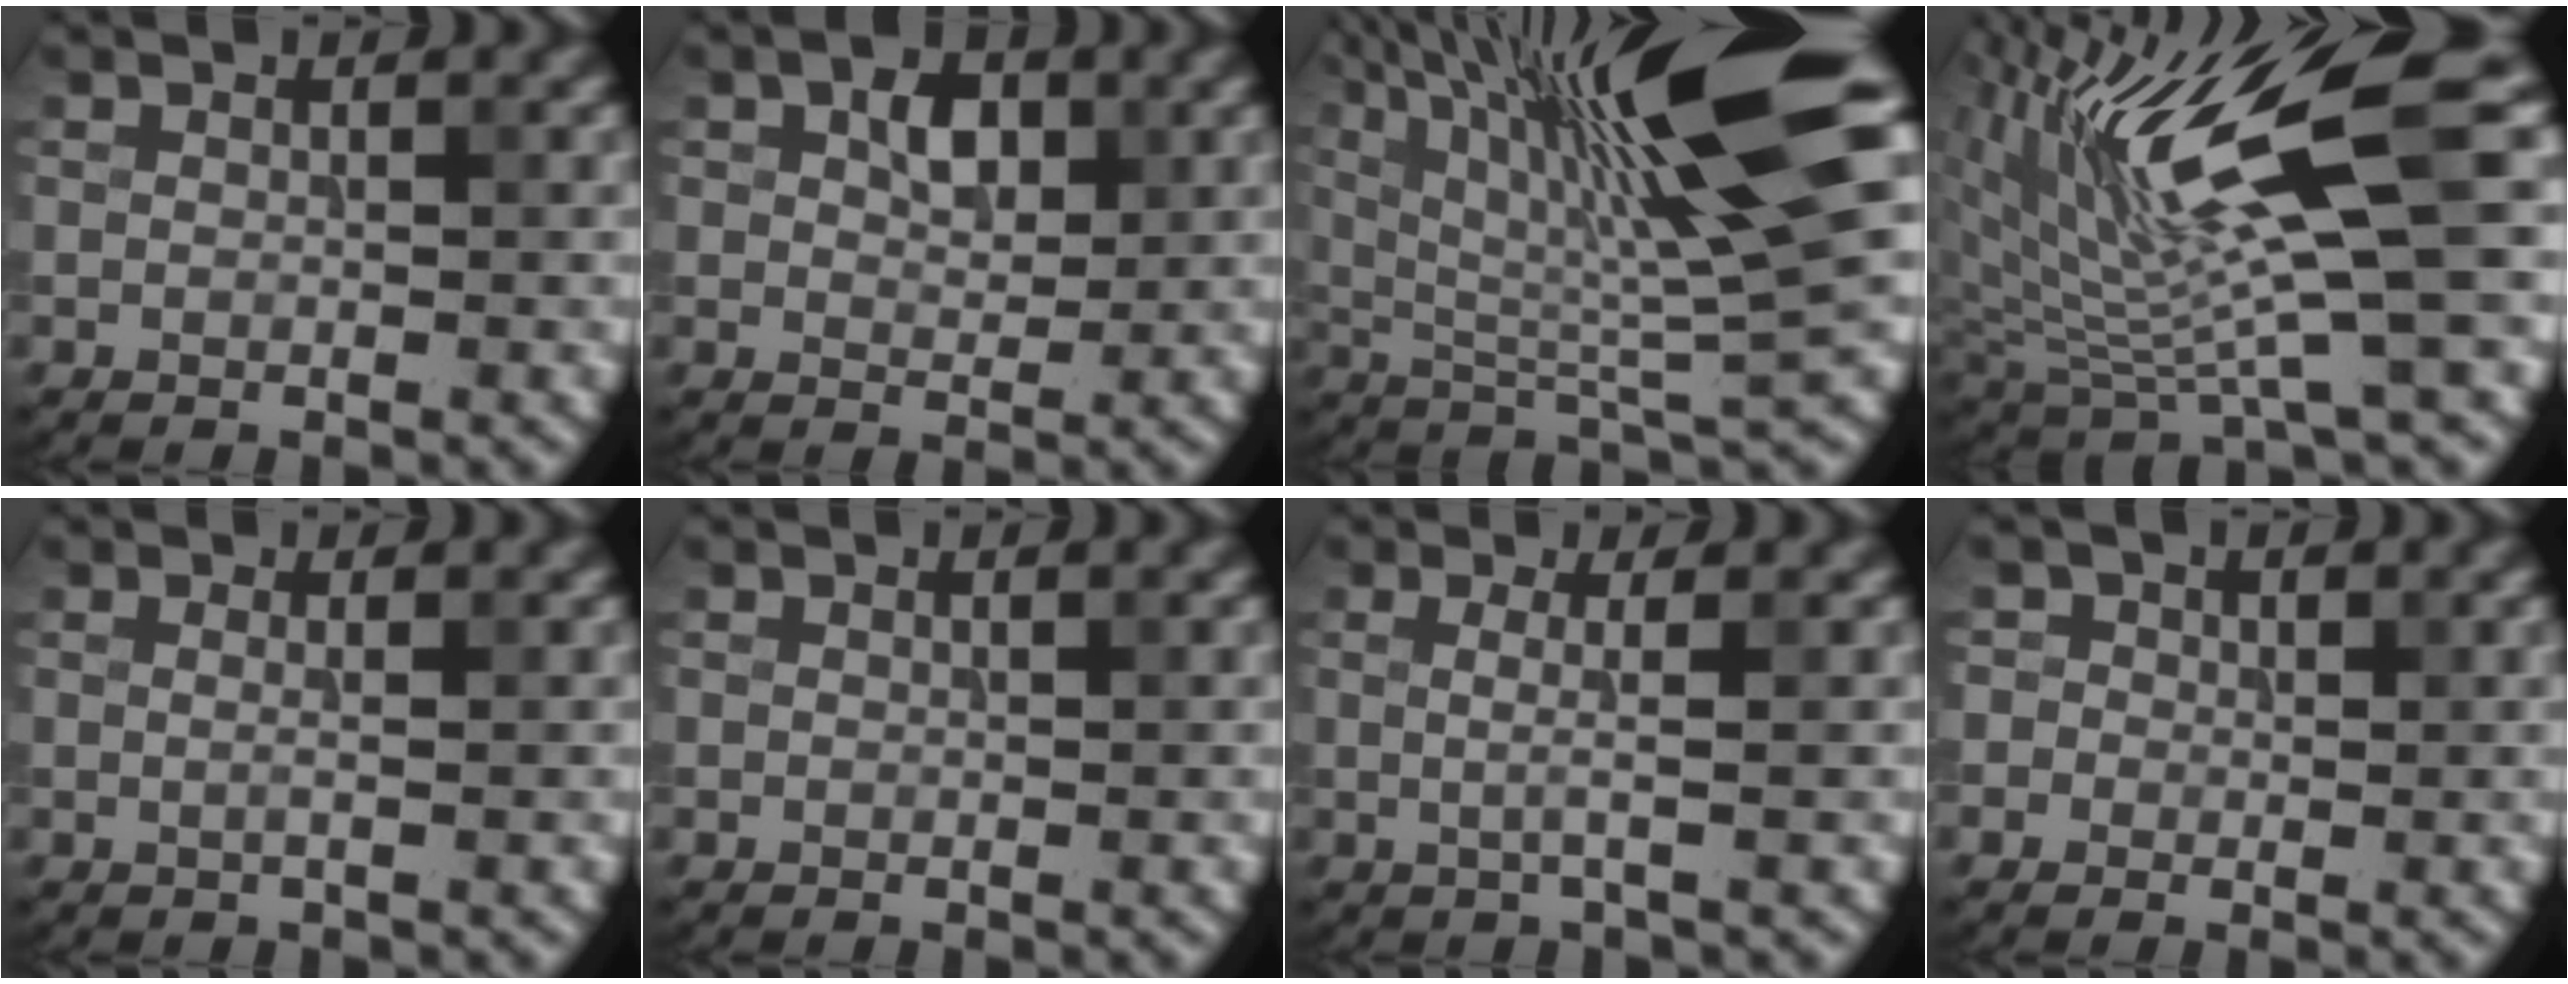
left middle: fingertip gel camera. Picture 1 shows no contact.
{"total": 2.8, "force": [0.9, 1.8, 2.0], "torque": [-0.035, 0.001, 0.015]}
{"total": 14.9, "force": [5.5, 2.3, 13.7], "torque": [-0.224, 0.015, 0.092]}
{"total": 12.6, "force": [4.1, 2.7, 11.6], "torque": [-0.206, -0.006, 0.083]}
{"total": 0.9, "force": [0.0, 0.3, 0.8], "torque": [-0.015, -0.004, -0.006]}
{"total": 0.0}
{"total": 1.9, "force": [0.0, 0.4, 1.9], "torque": [-0.040, 0.001, -0.006]}
{"total": 2.0, "force": [0.5, 1.8, 0.5], "torque": [0.010, 0.003, -0.009]}